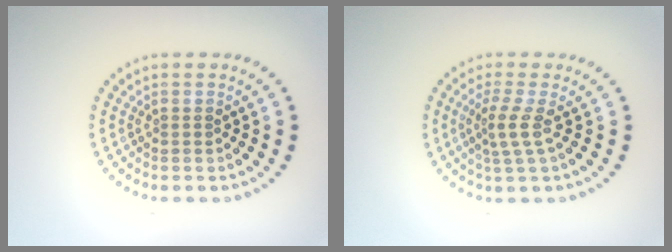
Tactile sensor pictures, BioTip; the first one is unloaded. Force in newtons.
{"total": 2.2, "press": 1.5, "slide": 1.6}